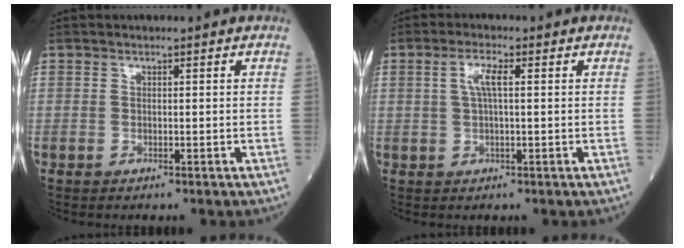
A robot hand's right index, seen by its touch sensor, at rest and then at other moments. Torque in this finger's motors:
{"motor_torque": [0.16, 0.02, 0.09, 0.03]}